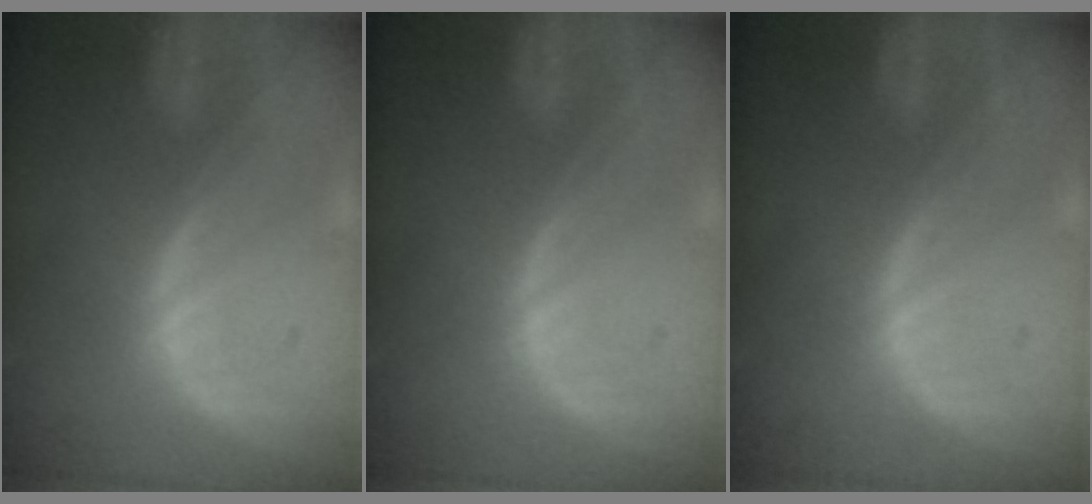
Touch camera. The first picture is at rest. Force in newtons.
{"total": 0.0}
{"total": 0.0}